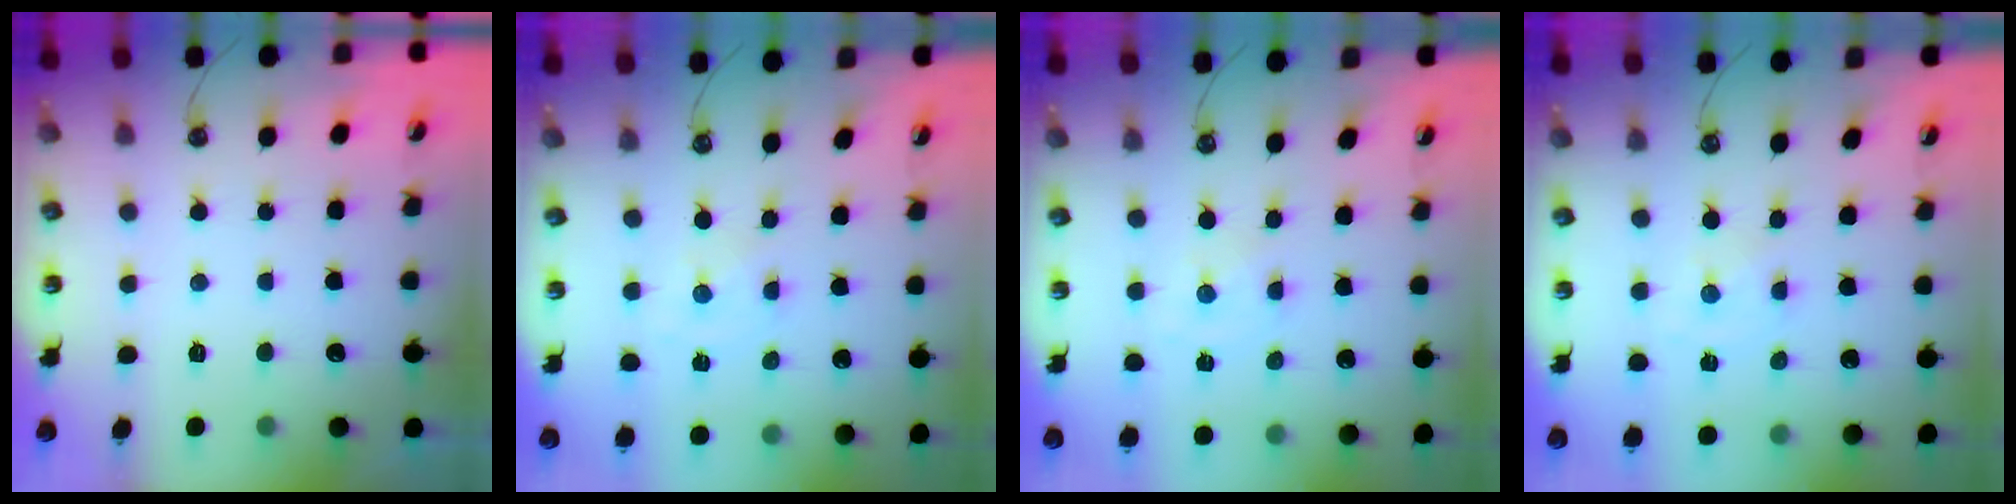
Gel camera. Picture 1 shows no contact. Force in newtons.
{"total": 0.0}
{"total": 0.0}
{"total": 0.0}